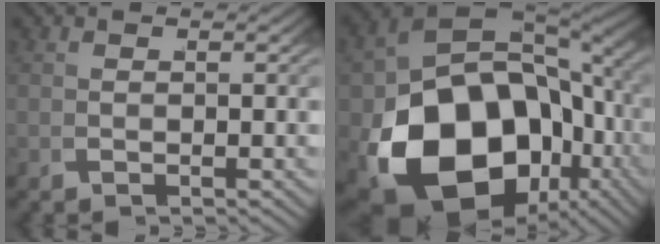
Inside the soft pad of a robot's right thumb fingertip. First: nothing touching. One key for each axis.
{"total": 23.6, "fx": -4.1, "fy": 15.7, "fz": 17.1, "tx": -0.343, "ty": -0.084, "tz": -0.017}